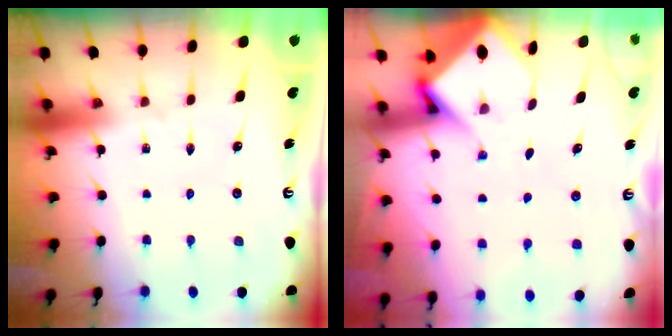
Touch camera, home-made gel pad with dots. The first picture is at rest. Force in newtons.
{"total": 4.9, "press": 4.9, "slide": 0.4}